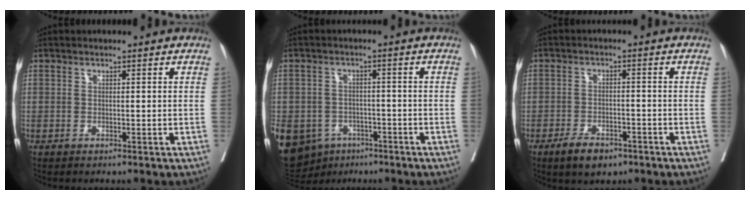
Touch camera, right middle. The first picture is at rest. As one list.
[{"total": 16.3, "force": [-8.3, 12.6, 6.2], "torque": [-0.180, 0.001, -0.110]}, {"total": 5.2, "force": [-3.6, 2.2, 3.0], "torque": [-0.057, 0.000, -0.054]}]